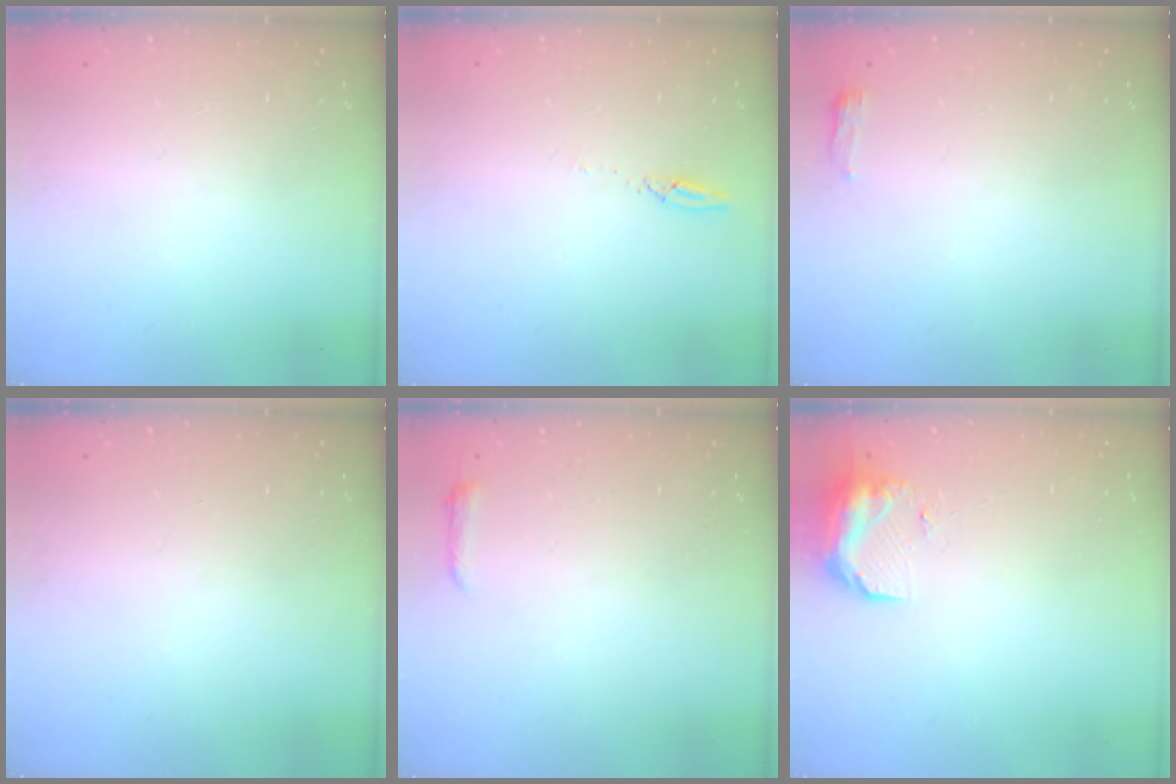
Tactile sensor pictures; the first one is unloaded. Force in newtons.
{"total": 2.7, "press": 2.7, "slide": 0.2}
{"total": 3.3, "press": 3.2, "slide": 1.0}
{"total": 0.0}
{"total": 3.0, "press": 2.9, "slide": 0.6}
{"total": 9.9, "press": 9.4, "slide": 3.1}